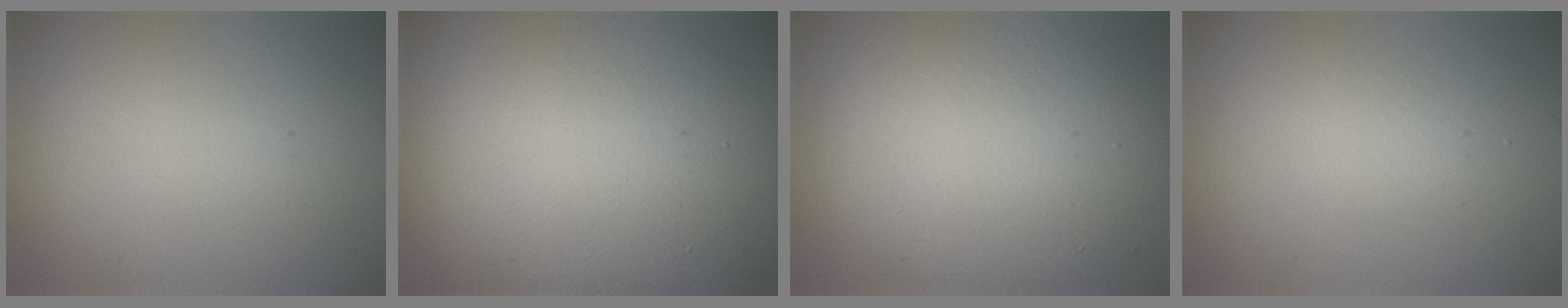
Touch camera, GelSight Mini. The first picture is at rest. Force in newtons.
{"total": 25.1, "press": 25.1, "slide": 1.4}
{"total": 12.1, "press": 12.1, "slide": 1.1}
{"total": 1.4, "press": 1.4, "slide": 0.1}